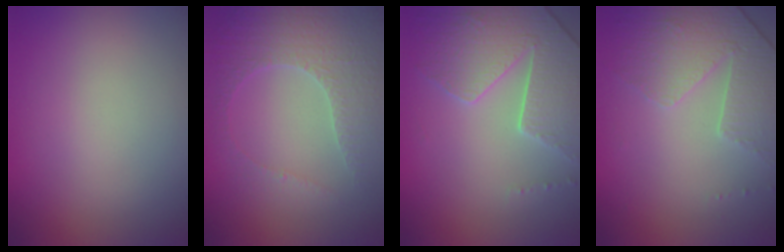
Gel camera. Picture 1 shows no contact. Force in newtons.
{"total": 3.4, "press": 3.2, "slide": 1.4}
{"total": 4.3, "press": 4.2, "slide": 0.9}
{"total": 4.7, "press": 3.3, "slide": 3.3}